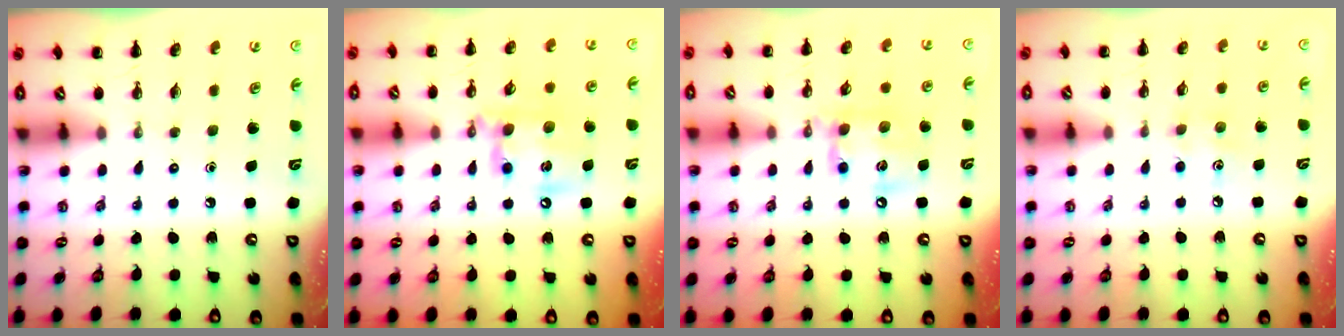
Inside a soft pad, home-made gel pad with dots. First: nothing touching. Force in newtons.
{"total": 14.7, "press": 14.5, "slide": 2.7}
{"total": 13.0, "press": 12.8, "slide": 2.0}
{"total": 4.8, "press": 4.6, "slide": 1.2}